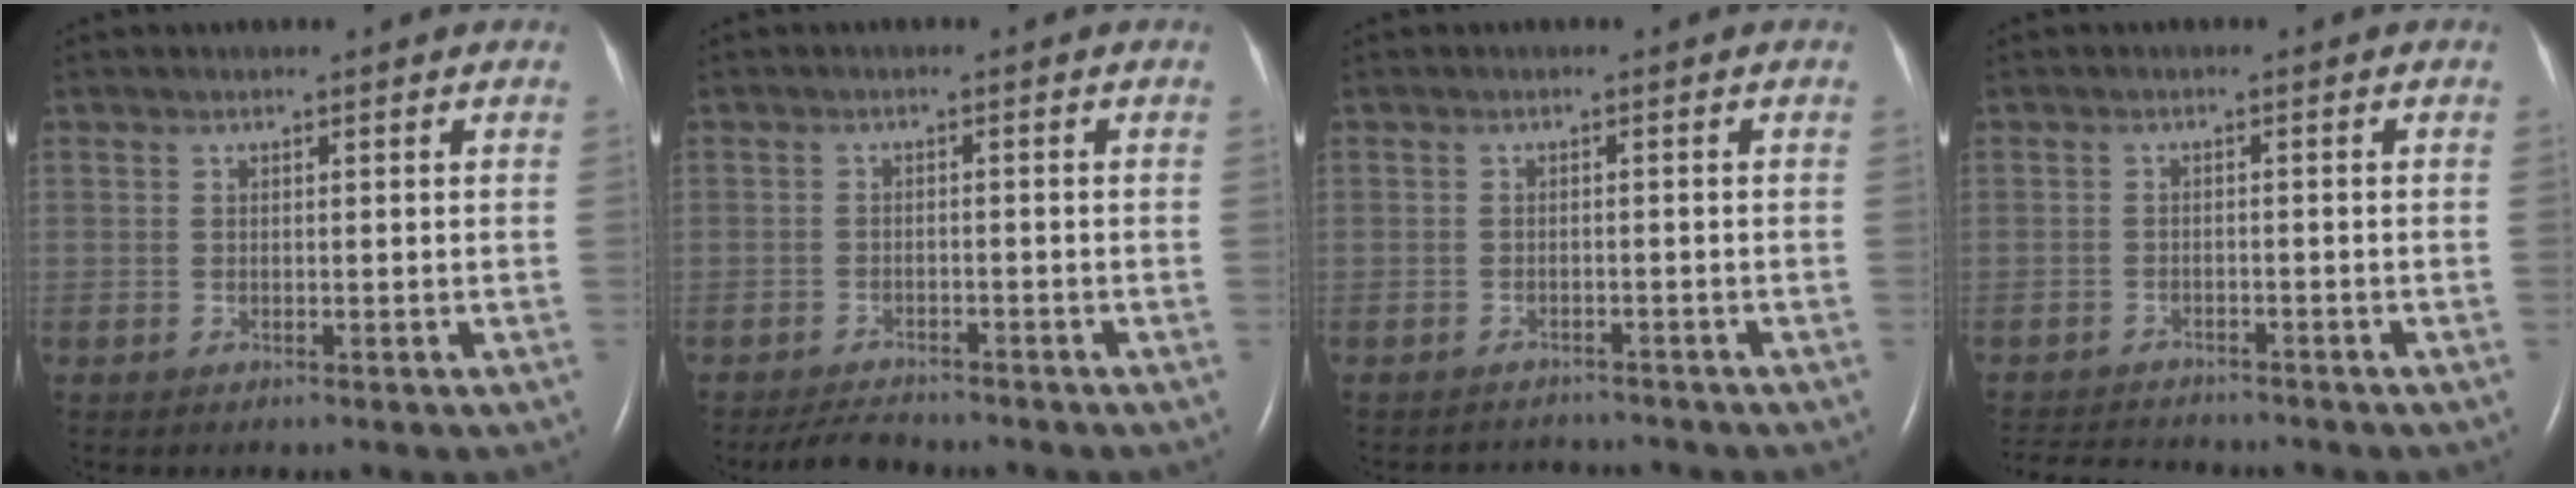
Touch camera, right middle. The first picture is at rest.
{"total": 3.9, "force": [-3.7, 1.0, 1.0], "torque": [-0.021, -0.012, -0.061]}
{"total": 4.2, "force": [-4.1, 0.7, -0.4], "torque": [0.003, -0.002, -0.057]}
{"total": 7.7, "force": [-7.3, 1.5, 1.9], "torque": [-0.035, -0.005, -0.110]}